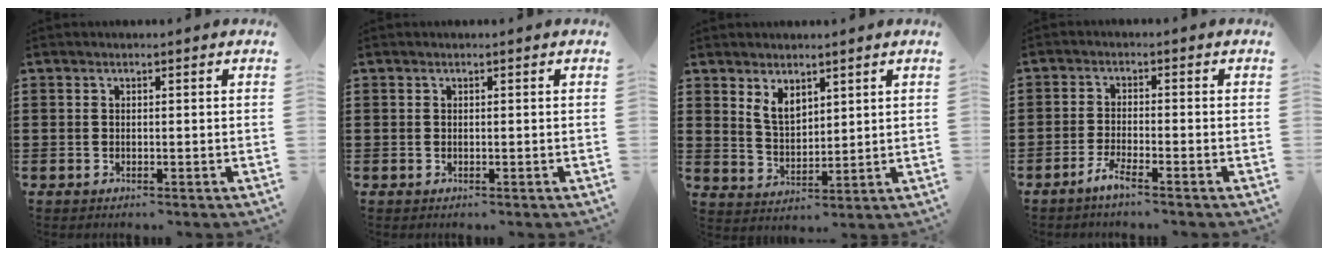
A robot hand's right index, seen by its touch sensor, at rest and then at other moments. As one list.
[{"total": 0.0}, {"total": 4.4, "force": [2.9, 2.4, 2.2], "torque": [-0.053, 0.004, 0.054]}, {"total": 2.7, "force": [-2.1, -0.1, 1.6], "torque": [-0.043, -0.002, -0.044]}]